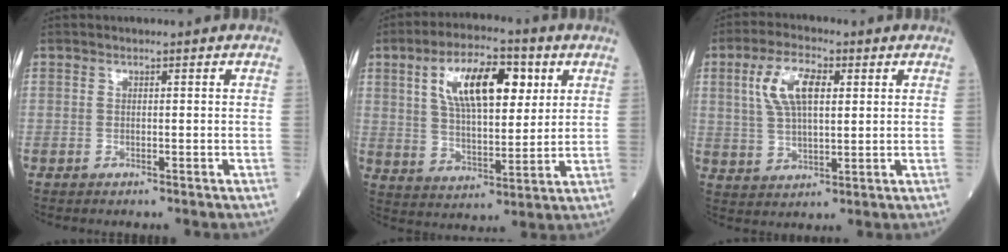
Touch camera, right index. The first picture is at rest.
{"total": 13.6, "force": [5.1, 5.2, 11.5], "torque": [-0.206, 0.019, 0.091]}
{"total": 8.8, "force": [3.0, 3.3, 7.6], "torque": [-0.162, 0.015, 0.060]}